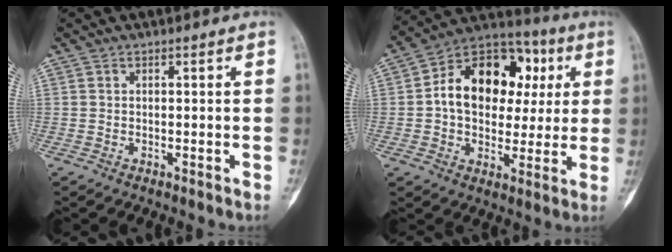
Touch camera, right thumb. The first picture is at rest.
{"total": 19.4, "force": [3.2, 13.6, 13.5], "torque": [-0.164, 0.027, 0.044]}